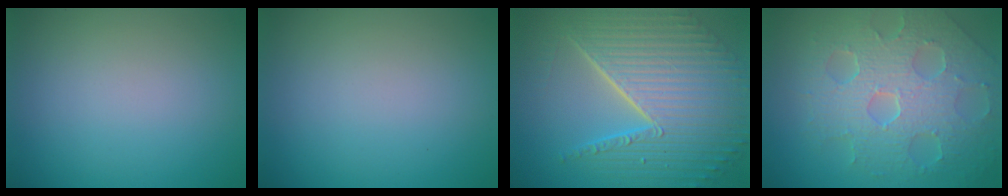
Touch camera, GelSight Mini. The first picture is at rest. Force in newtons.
{"total": 0.0}
{"total": 10.6, "press": 6.9, "slide": 8.1}
{"total": 8.4, "press": 5.9, "slide": 6.1}